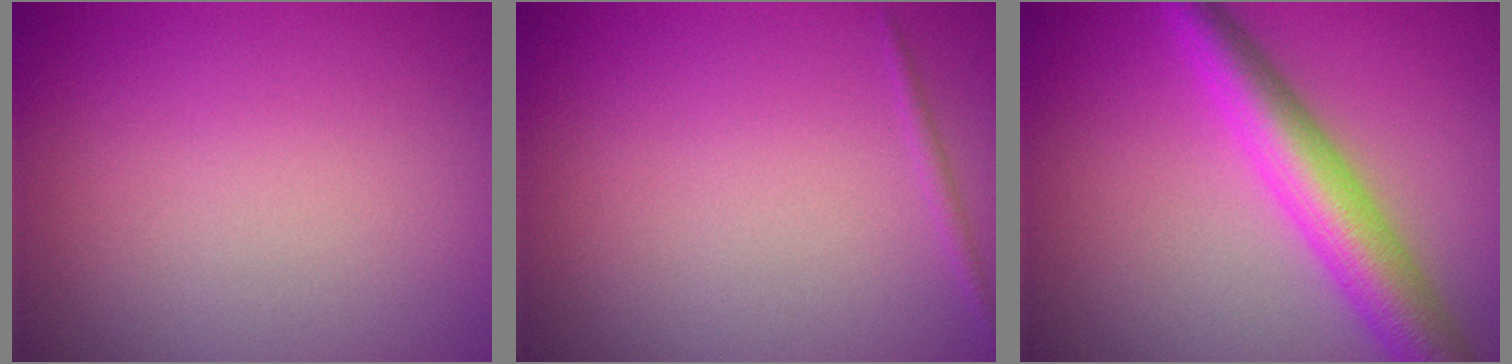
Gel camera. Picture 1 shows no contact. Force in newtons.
{"total": 0.6, "press": 0.6, "slide": 0.1}
{"total": 6.1, "press": 6.1, "slide": 0.0}